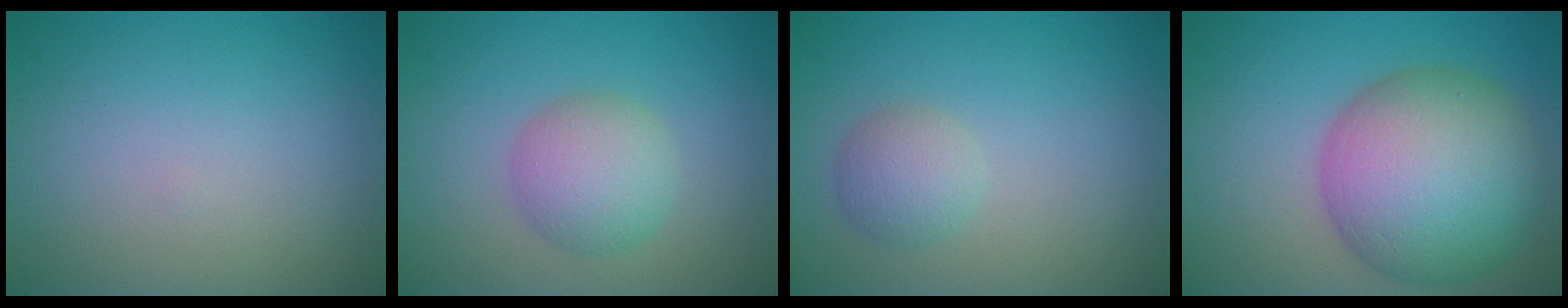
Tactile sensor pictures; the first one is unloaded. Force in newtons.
{"total": 4.0, "press": 4.0, "slide": 0.2}
{"total": 2.4, "press": 2.4, "slide": 0.0}
{"total": 12.1, "press": 12.1, "slide": 0.5}